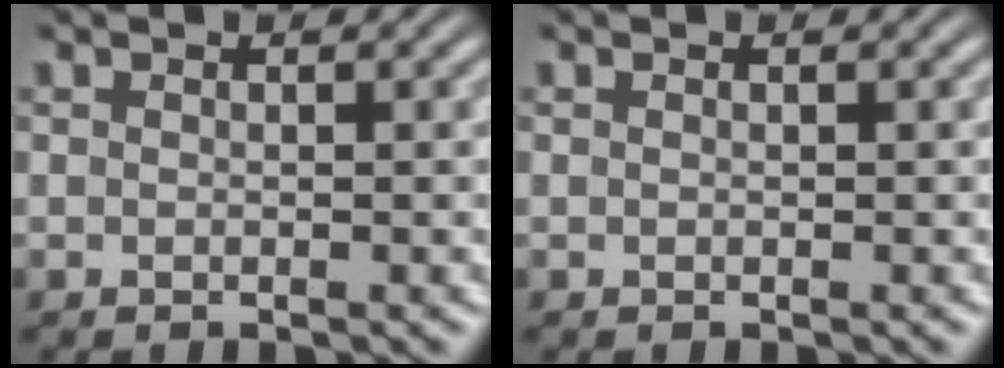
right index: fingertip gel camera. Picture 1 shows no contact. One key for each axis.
{"total": 0.0}